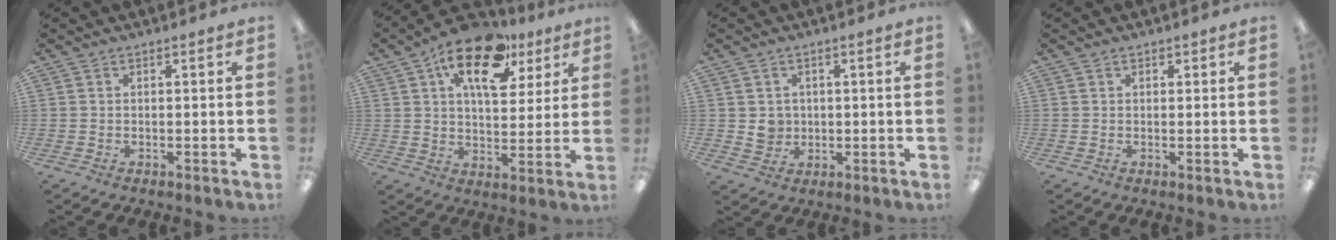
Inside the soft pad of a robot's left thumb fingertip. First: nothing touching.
{"total": 16.7, "force": [9.3, 8.3, 11.1], "torque": [-0.162, -0.036, 0.156]}
{"total": 4.0, "force": [0.6, 3.9, 0.7], "torque": [0.002, -0.002, 0.008]}
{"total": 1.0, "force": [0.6, 0.8, 0.0], "torque": [0.000, 0.003, 0.012]}